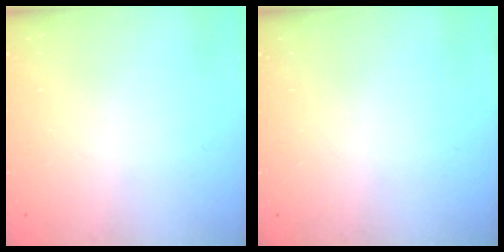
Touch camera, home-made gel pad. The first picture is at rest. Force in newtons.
{"total": 0.0}